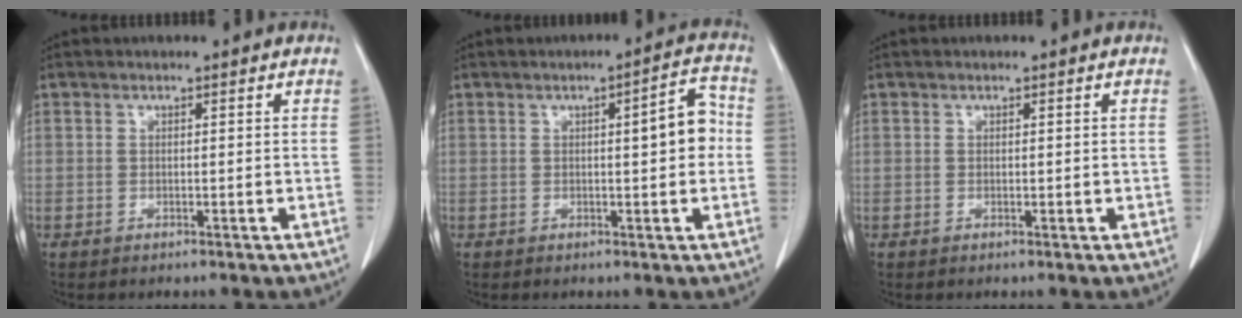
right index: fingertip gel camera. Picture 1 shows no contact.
{"total": 5.5, "force": [0.2, 1.2, 5.4], "torque": [-0.069, 0.015, 0.000]}
{"total": 0.6, "force": [0.0, 0.4, 0.4], "torque": [-0.005, 0.000, 0.002]}